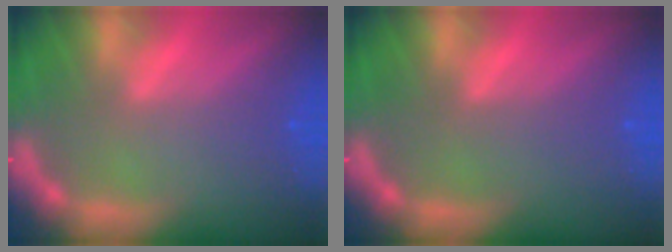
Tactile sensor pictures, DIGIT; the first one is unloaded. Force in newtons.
{"total": 0.0}